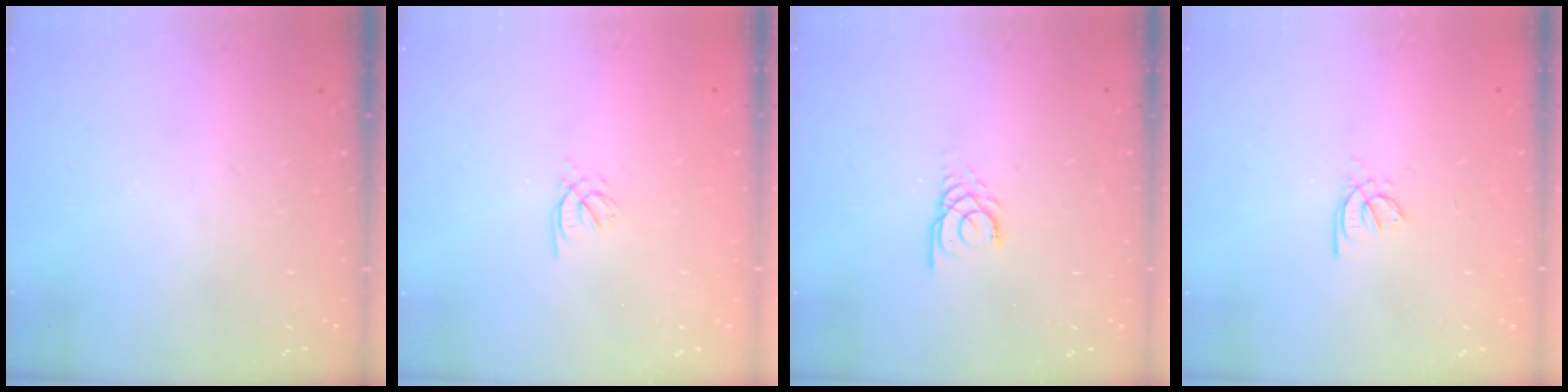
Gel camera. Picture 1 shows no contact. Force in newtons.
{"total": 2.0, "press": 1.9, "slide": 0.5}
{"total": 2.9, "press": 2.9, "slide": 0.3}
{"total": 2.1, "press": 2.1, "slide": 0.6}